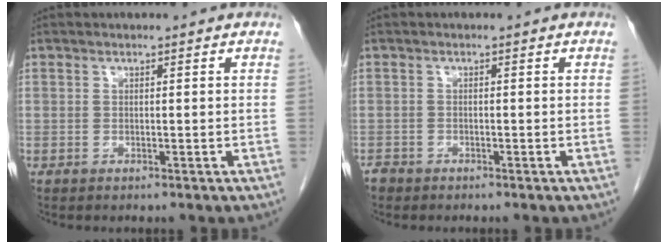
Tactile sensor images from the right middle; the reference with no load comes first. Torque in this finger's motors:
{"motor_torque": [-0.08, -0.02, 0.05, 0.01]}